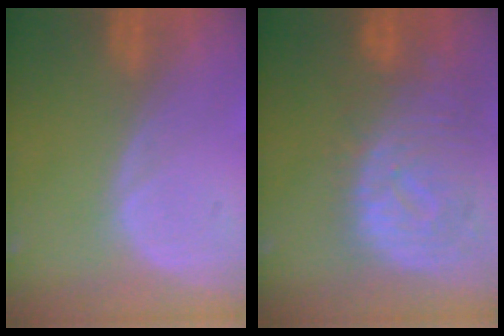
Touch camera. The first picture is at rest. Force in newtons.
{"total": 11.0, "press": 9.6, "slide": 5.4}